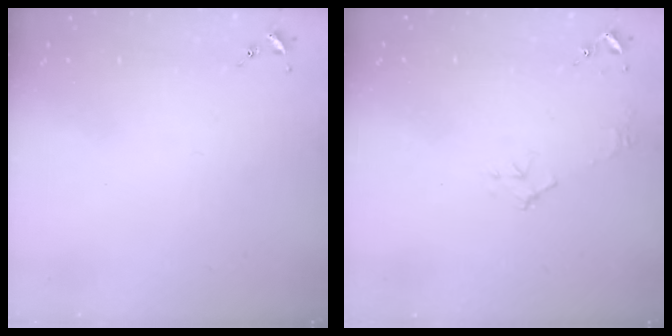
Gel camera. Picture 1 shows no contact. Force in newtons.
{"total": 5.3, "press": 5.3, "slide": 0.7}